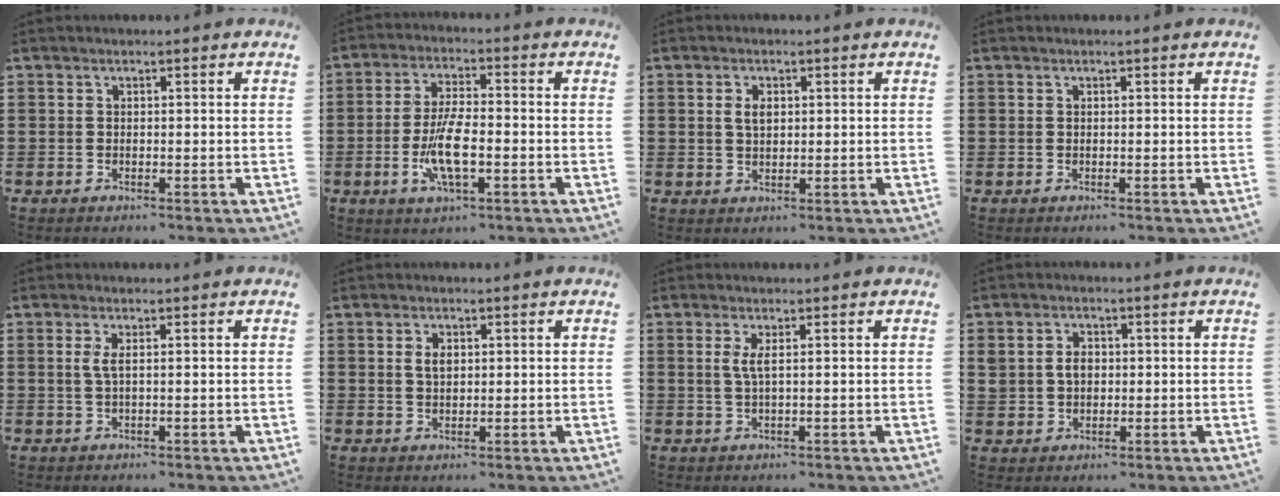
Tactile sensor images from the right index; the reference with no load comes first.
{"total": 8.1, "force": [-2.1, 2.3, 7.5], "torque": [-0.156, -0.014, -0.039]}
{"total": 2.5, "force": [0.6, 1.4, 2.0], "torque": [-0.043, 0.007, 0.009]}
{"total": 0.0}
{"total": 1.9, "force": [0.3, 0.3, 1.9], "torque": [-0.038, 0.000, 0.004]}
{"total": 2.3, "force": [0.6, 1.3, 1.8], "torque": [-0.038, 0.007, 0.009]}
{"total": 2.3, "force": [0.5, 0.1, 2.3], "torque": [-0.047, -0.002, 0.007]}
{"total": 3.1, "force": [0.3, 2.5, 1.8], "torque": [-0.042, 0.012, 0.004]}